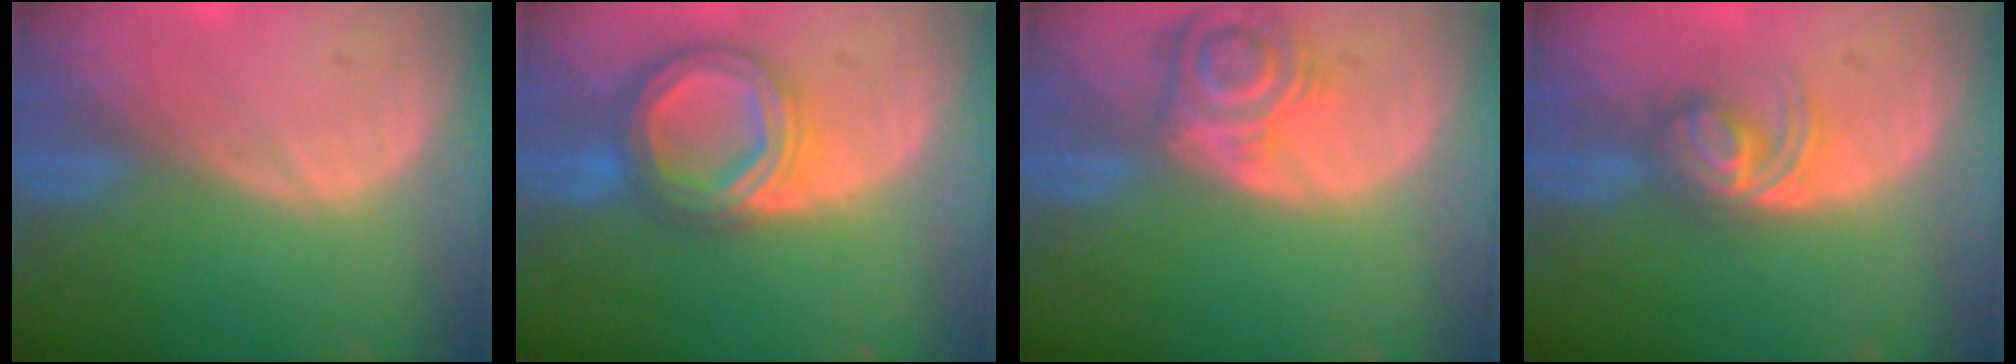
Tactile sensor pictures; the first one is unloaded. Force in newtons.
{"total": 8.6, "press": 8.6, "slide": 0.7}
{"total": 6.7, "press": 6.5, "slide": 1.6}
{"total": 5.9, "press": 5.2, "slide": 2.9}